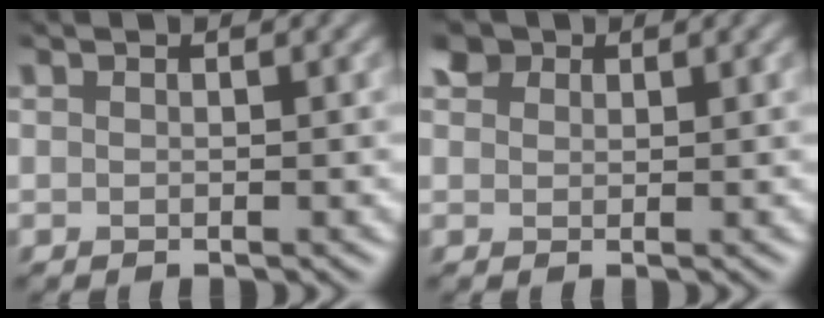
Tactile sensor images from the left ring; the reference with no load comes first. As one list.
[{"total": 2.2, "force": [1.3, 1.5, 0.8], "torque": [-0.025, -0.001, 0.025]}]